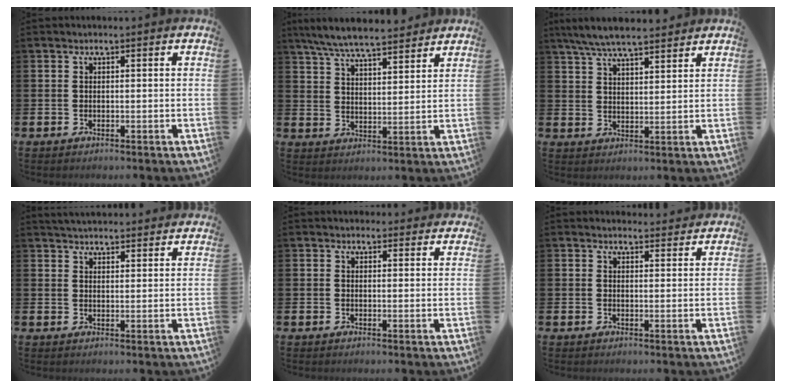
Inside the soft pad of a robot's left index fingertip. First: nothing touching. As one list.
[{"total": 7.3, "force": [6.8, 0.9, 2.3], "torque": [-0.073, -0.028, 0.125]}, {"total": 6.5, "force": [6.0, 0.9, 2.2], "torque": [-0.066, -0.018, 0.112]}, {"total": 3.8, "force": [3.8, 0.3, 0.2], "torque": [-0.006, -0.020, 0.070]}, {"total": 2.0, "force": [2.0, 0.6, -0.1], "torque": [0.011, -0.010, 0.034]}, {"total": 2.2, "force": [2.2, 0.5, -0.2], "torque": [0.008, -0.014, 0.038]}]